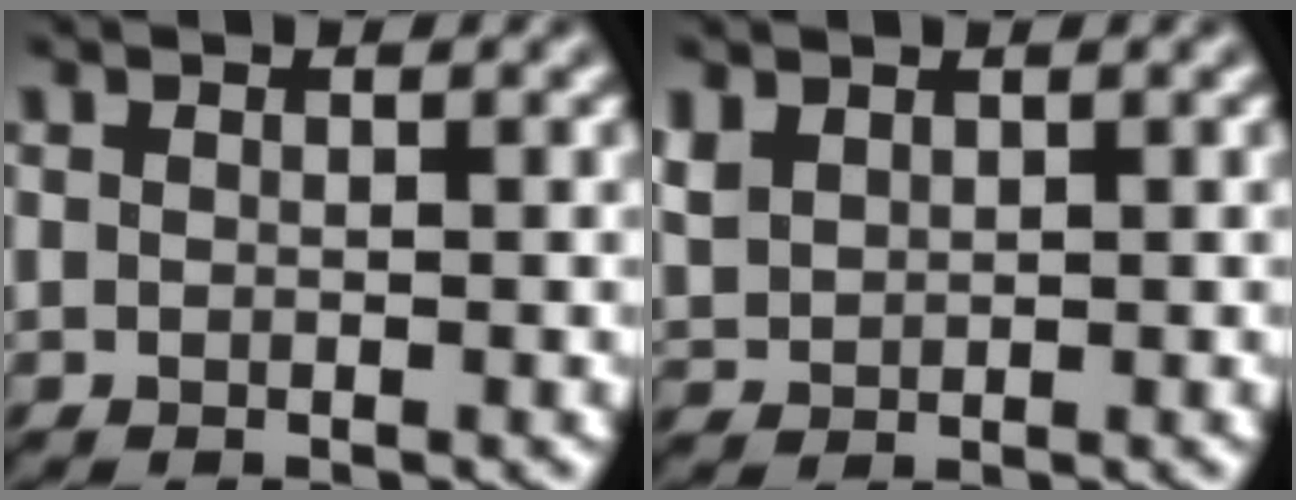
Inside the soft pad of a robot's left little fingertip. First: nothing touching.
{"total": 1.8, "force": [0.7, 1.0, 1.2], "torque": [-0.031, 0.001, 0.011]}